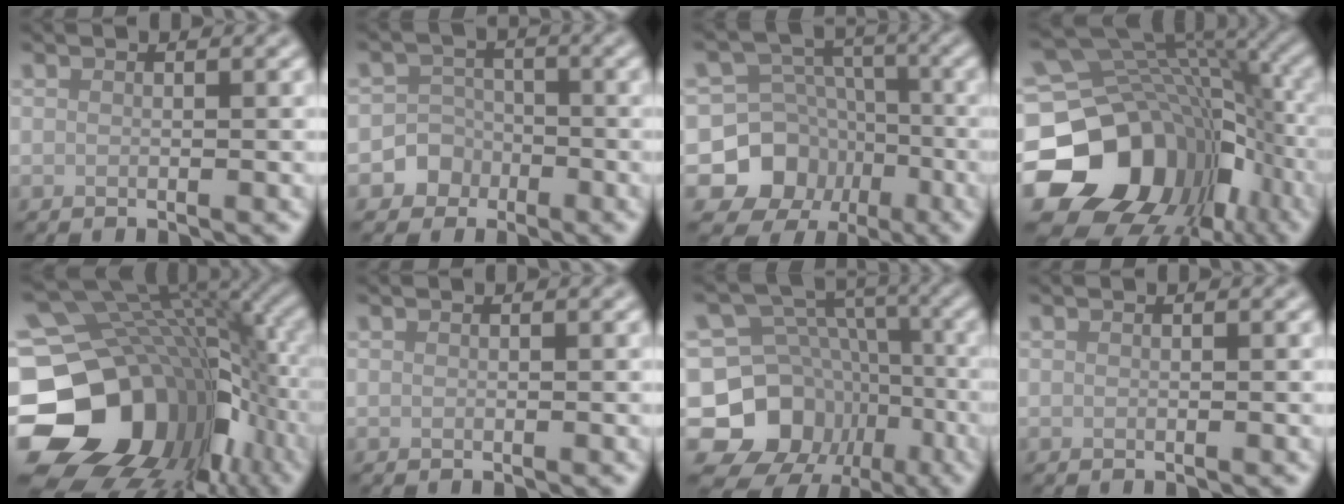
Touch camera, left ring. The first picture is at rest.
{"total": 3.7, "force": [-1.7, 3.2, 0.3], "torque": [0.034, 0.004, -0.045]}
{"total": 8.3, "force": [-3.8, 7.1, 1.9], "torque": [-0.027, 0.010, -0.085]}
{"total": 17.1, "force": [-5.9, 13.6, 8.5], "torque": [-0.149, -0.014, -0.072]}
{"total": 18.2, "force": [-5.5, 13.7, 10.7], "torque": [-0.220, -0.032, -0.075]}
{"total": 0.0}
{"total": 12.1, "force": [-5.3, 10.1, 3.9], "torque": [-0.075, 0.014, -0.100]}
{"total": 0.0}